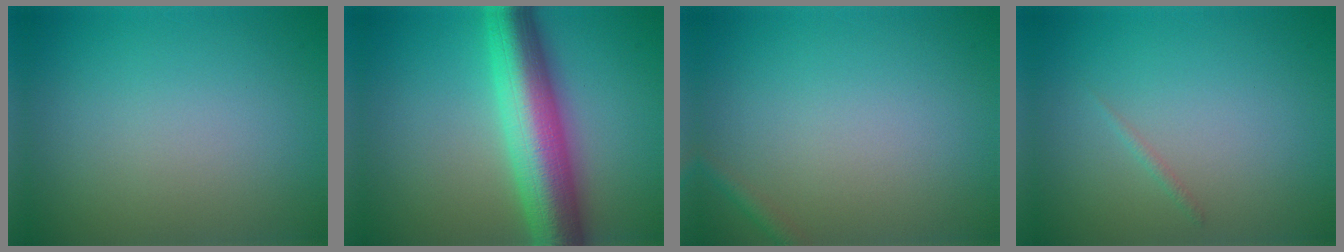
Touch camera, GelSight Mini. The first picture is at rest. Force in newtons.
{"total": 9.5, "press": 9.5, "slide": 0.1}
{"total": 1.0, "press": 1.0, "slide": 0.0}
{"total": 0.5, "press": 0.5, "slide": 0.0}